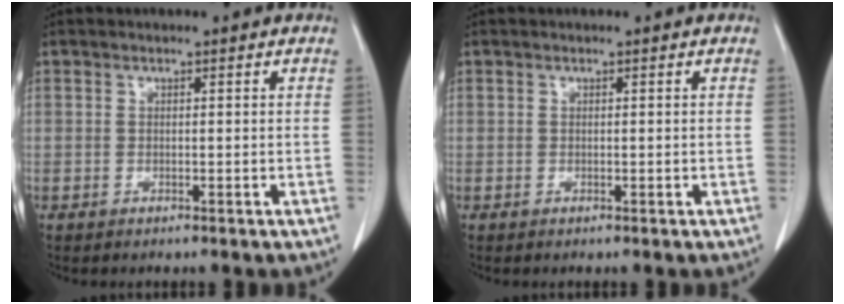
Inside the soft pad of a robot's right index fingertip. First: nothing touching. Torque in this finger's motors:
{"motor_torque": [-0.07, 0.03, -0.02, 0.00]}